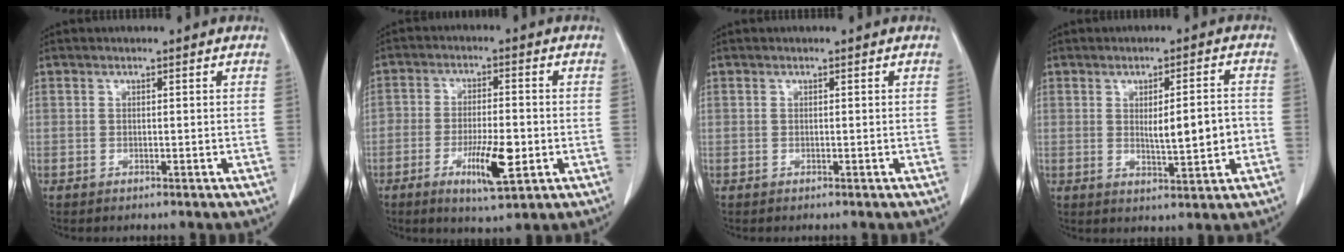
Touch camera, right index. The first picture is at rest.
{"total": 8.1, "force": [-2.7, 2.1, 7.3], "torque": [-0.127, -0.008, -0.041]}
{"total": 0.0}
{"total": 7.2, "force": [-0.5, 1.3, 7.1], "torque": [-0.108, 0.002, 0.000]}